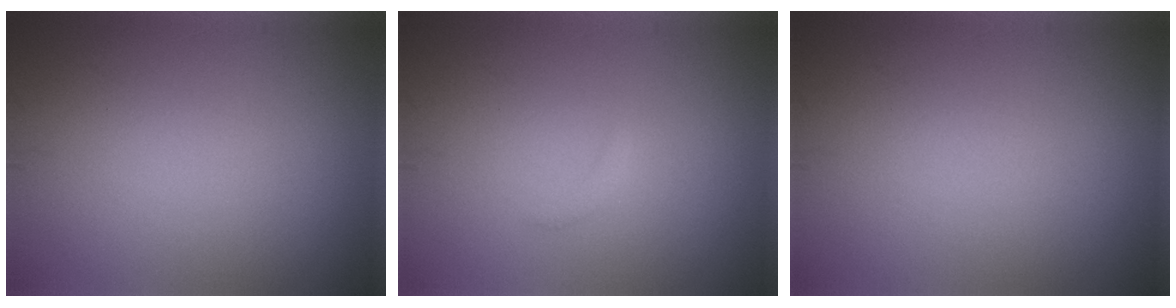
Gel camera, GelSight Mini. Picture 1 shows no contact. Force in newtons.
{"total": 0.6, "press": 0.6, "slide": 0.1}
{"total": 0.0}